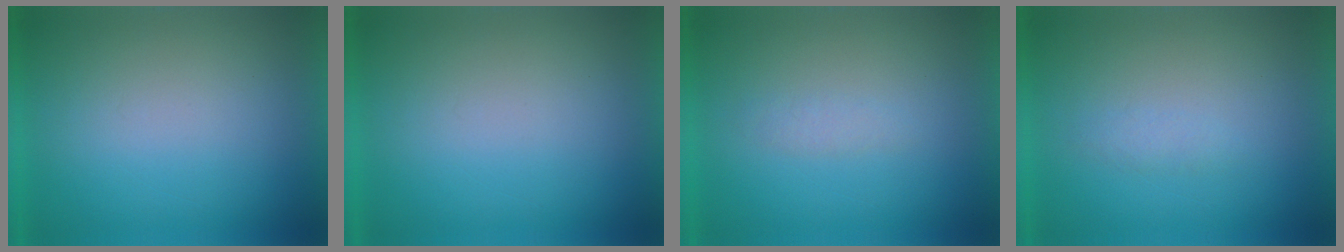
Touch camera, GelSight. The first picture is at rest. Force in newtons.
{"total": 0.0}
{"total": 1.4}
{"total": 1.5}